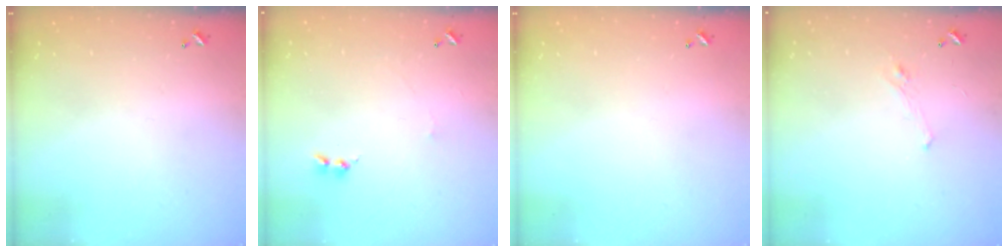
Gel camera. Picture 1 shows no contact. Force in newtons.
{"total": 0.8, "press": 0.7, "slide": 0.5}
{"total": 0.0}
{"total": 1.2, "press": 0.8, "slide": 0.9}